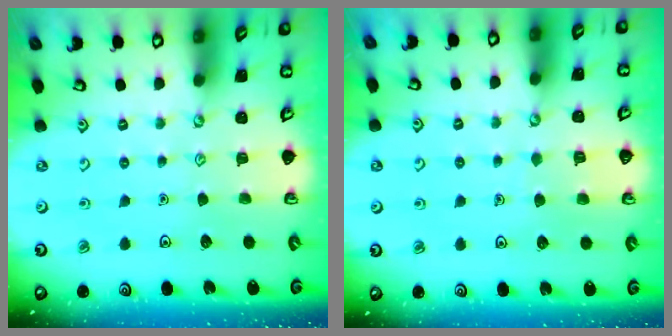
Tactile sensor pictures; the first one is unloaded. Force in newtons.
{"total": 3.3, "press": 3.3, "slide": 0.2}